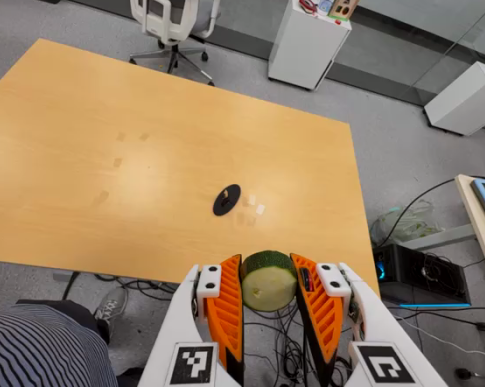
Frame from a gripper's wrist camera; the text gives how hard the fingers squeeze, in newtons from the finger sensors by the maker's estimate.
{"total": 12.4, "left": 12.1, "right": 12.8}